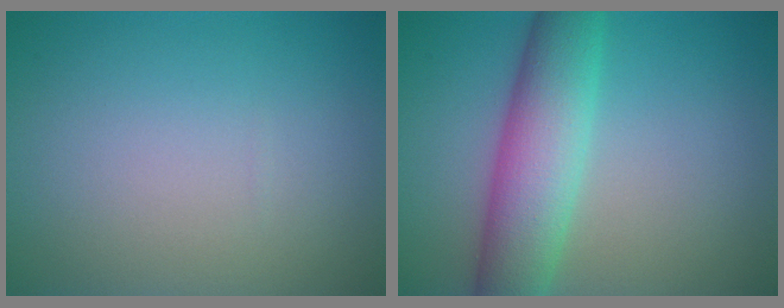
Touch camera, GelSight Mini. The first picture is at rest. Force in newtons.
{"total": 6.8, "press": 6.8, "slide": 0.1}